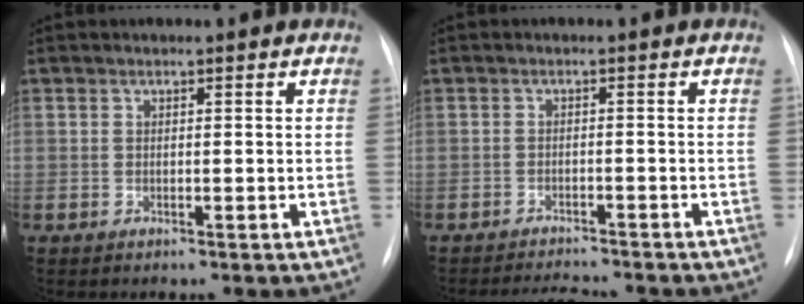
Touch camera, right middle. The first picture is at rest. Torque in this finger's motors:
{"motor_torque": [0.26, -0.27, 0.00, 0.01]}